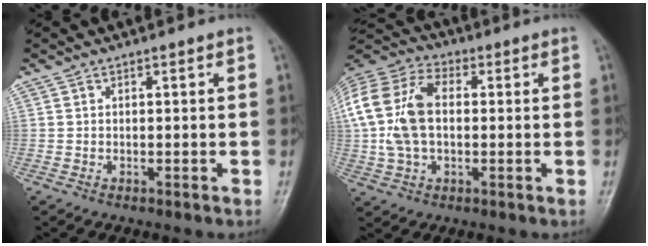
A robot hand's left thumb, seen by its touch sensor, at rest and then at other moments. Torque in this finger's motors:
{"motor_torque": [1.80, 3.21, 1.50, -0.78, 0.60]}